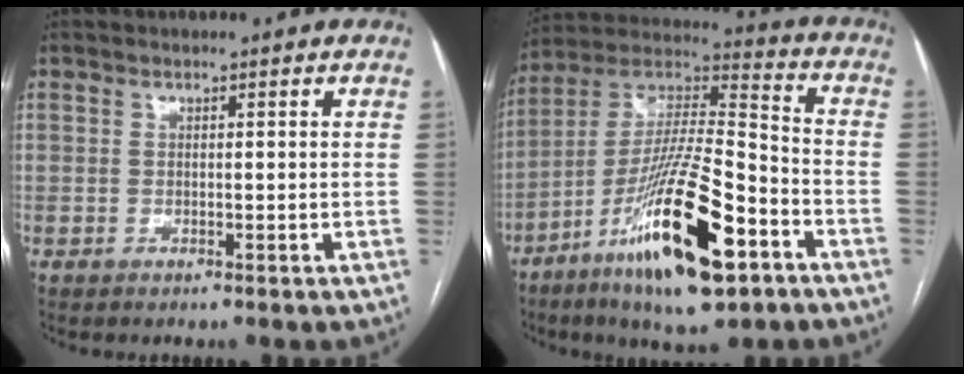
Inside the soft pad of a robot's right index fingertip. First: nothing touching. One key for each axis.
{"total": 22.0, "fx": -10.8, "fy": 4.0, "fz": 18.7, "tx": -0.349, "ty": -0.026, "tz": -0.185}